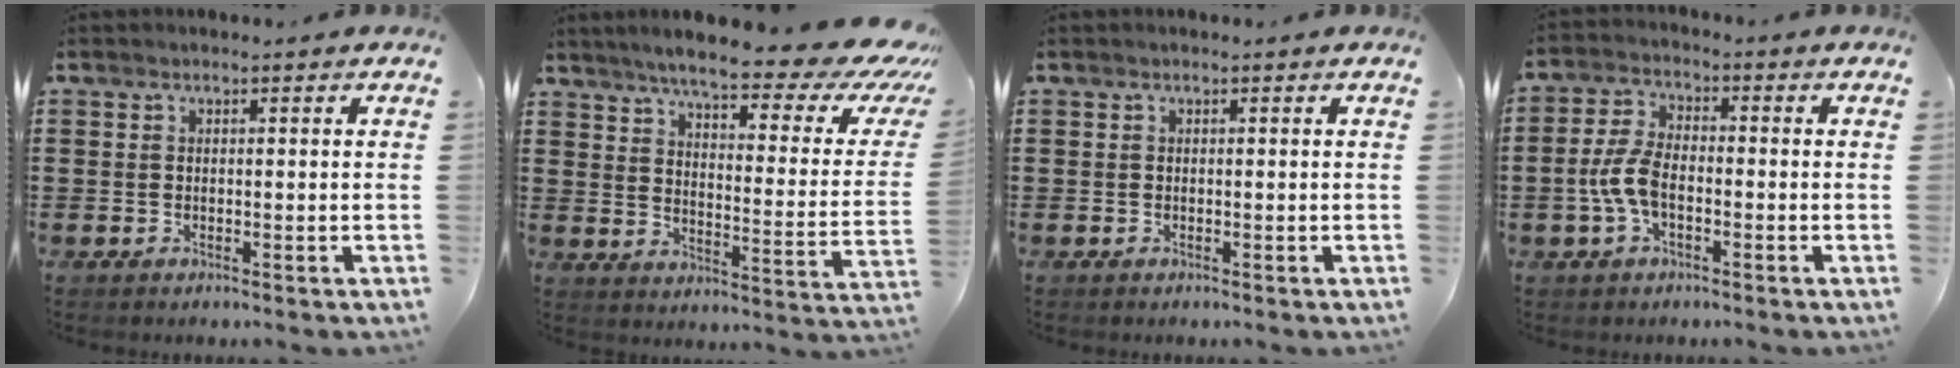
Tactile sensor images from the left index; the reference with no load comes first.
{"total": 9.0, "force": [7.1, 0.7, 5.5], "torque": [-0.110, -0.050, 0.113]}
{"total": 0.0}
{"total": 6.1, "force": [-1.8, 2.9, 5.0], "torque": [-0.128, -0.003, -0.042]}